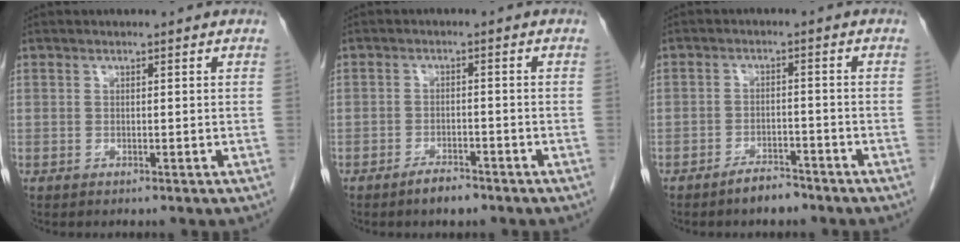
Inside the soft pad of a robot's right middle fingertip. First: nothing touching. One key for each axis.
{"total": 3.0, "fx": -2.3, "fy": 0.8, "fz": 1.6, "tx": -0.034, "ty": -0.002, "tz": -0.037}
{"total": 3.4, "fx": -2.9, "fy": 1.0, "fz": 1.5, "tx": -0.030, "ty": 0.000, "tz": -0.047}